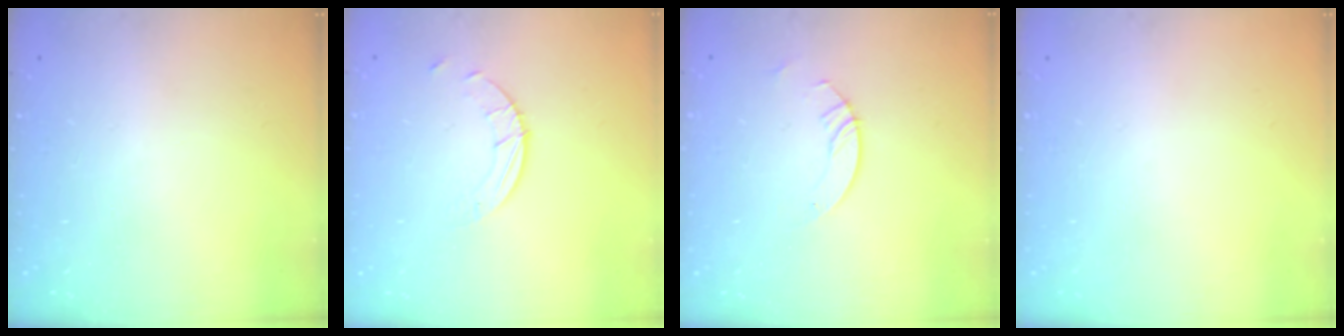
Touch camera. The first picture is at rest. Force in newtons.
{"total": 2.6, "press": 2.6, "slide": 0.2}
{"total": 3.0, "press": 3.0, "slide": 0.3}
{"total": 0.0}